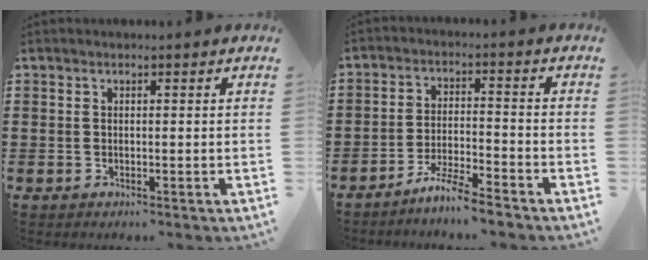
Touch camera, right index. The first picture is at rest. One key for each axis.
{"total": 5.4, "fx": -5.0, "fy": -0.3, "fz": 2.0, "tx": -0.049, "ty": -0.008, "tz": -0.099}